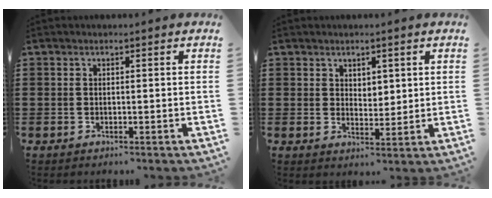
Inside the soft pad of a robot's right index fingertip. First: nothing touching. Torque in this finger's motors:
{"motor_torque": [-0.19, 0.12, 0.15, 0.01]}